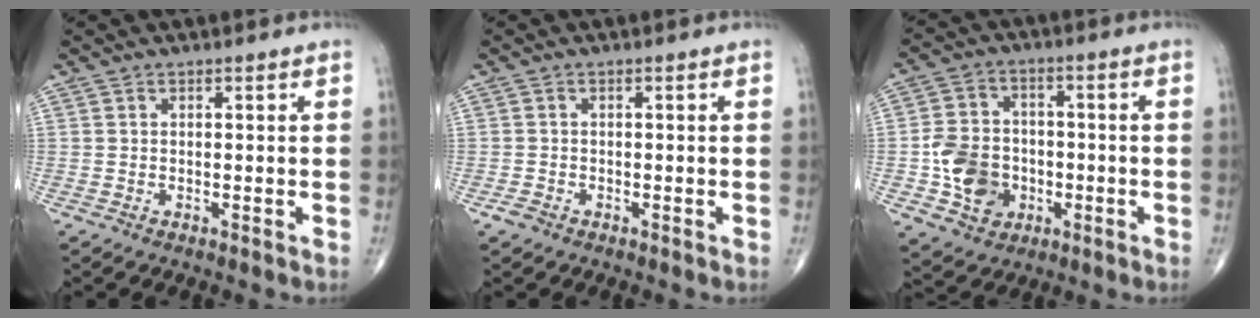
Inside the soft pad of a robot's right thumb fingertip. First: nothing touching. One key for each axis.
{"total": 1.4, "fx": -1.0, "fy": 0.9, "fz": 0.6, "tx": -0.012, "ty": 0.002, "tz": -0.018}
{"total": 10.8, "fx": -2.6, "fy": 8.8, "fz": 5.7, "tx": -0.070, "ty": 0.016, "tz": -0.046}